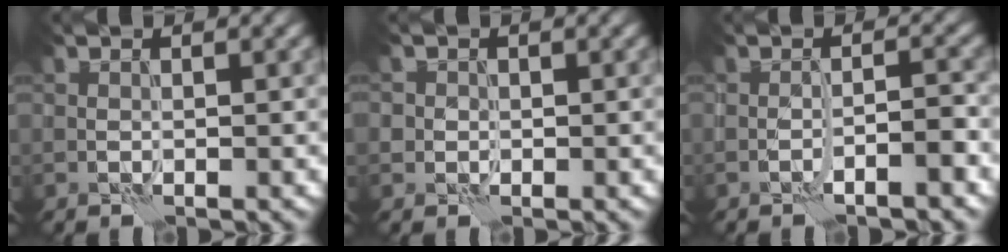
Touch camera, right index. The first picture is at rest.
{"total": 1.4, "force": [0.2, 1.4, 0.2], "torque": [0.008, 0.004, -0.004]}
{"total": 2.1, "force": [-1.5, 0.1, 1.5], "torque": [-0.022, 0.012, -0.029]}